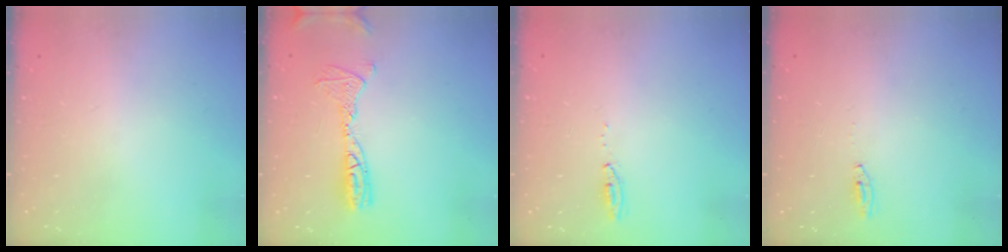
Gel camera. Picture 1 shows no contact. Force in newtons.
{"total": 14.6, "press": 12.8, "slide": 7.1}
{"total": 11.2, "press": 5.8, "slide": 9.6}
{"total": 2.0, "press": 2.0, "slide": 0.2}